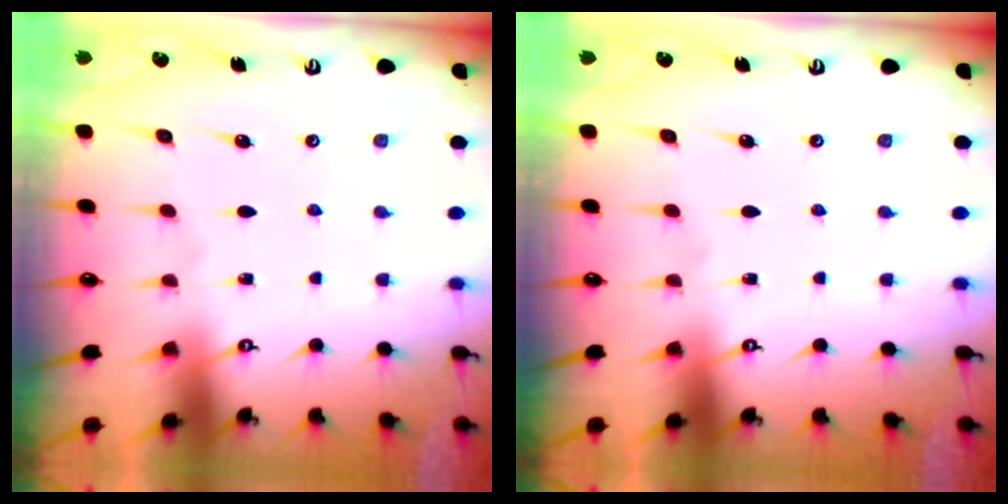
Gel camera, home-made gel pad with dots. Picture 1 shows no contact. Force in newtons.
{"total": 0.0}